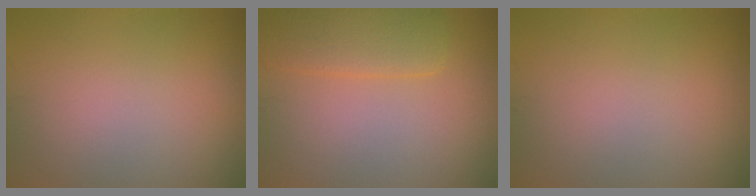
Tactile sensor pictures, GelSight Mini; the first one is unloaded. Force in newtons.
{"total": 3.7, "press": 3.7, "slide": 0.4}
{"total": 0.0}